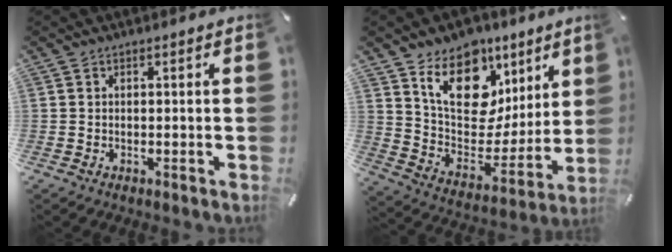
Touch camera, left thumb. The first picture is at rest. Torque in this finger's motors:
{"motor_torque": [0.96, 0.67, 1.70, -1.07, 0.42]}